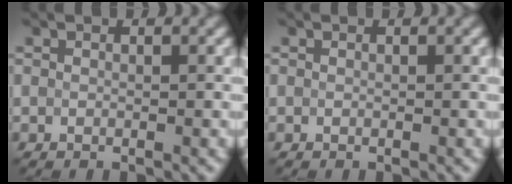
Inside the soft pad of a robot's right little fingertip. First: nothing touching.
{"total": 0.0}